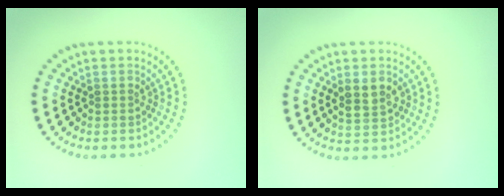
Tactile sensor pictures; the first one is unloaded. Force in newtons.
{"total": 2.4, "press": 2.4, "slide": 0.3}